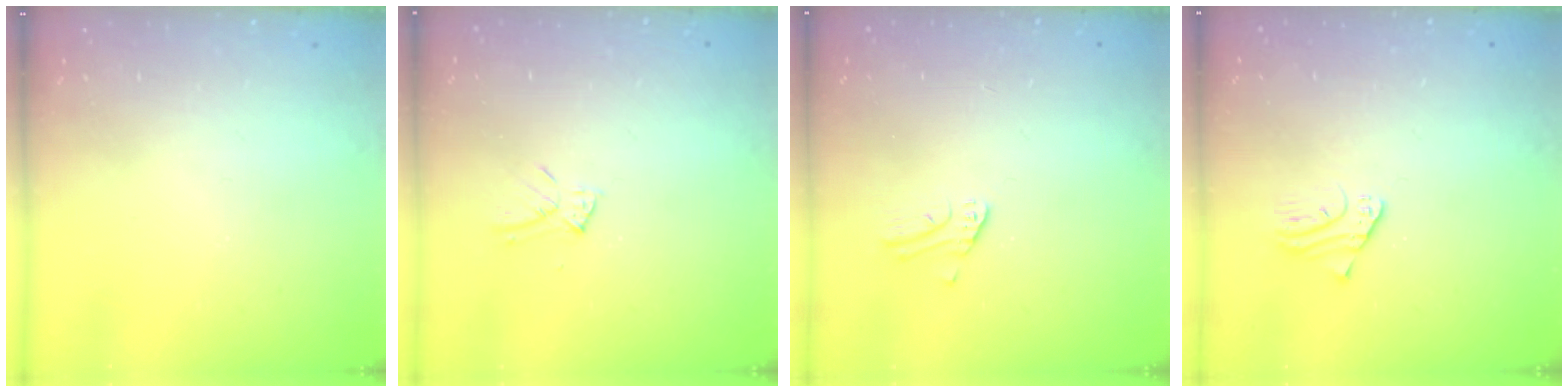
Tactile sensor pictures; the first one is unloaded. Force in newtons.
{"total": 5.4, "press": 5.4, "slide": 0.6}
{"total": 2.6, "press": 2.6, "slide": 0.3}
{"total": 1.9, "press": 1.9, "slide": 0.3}